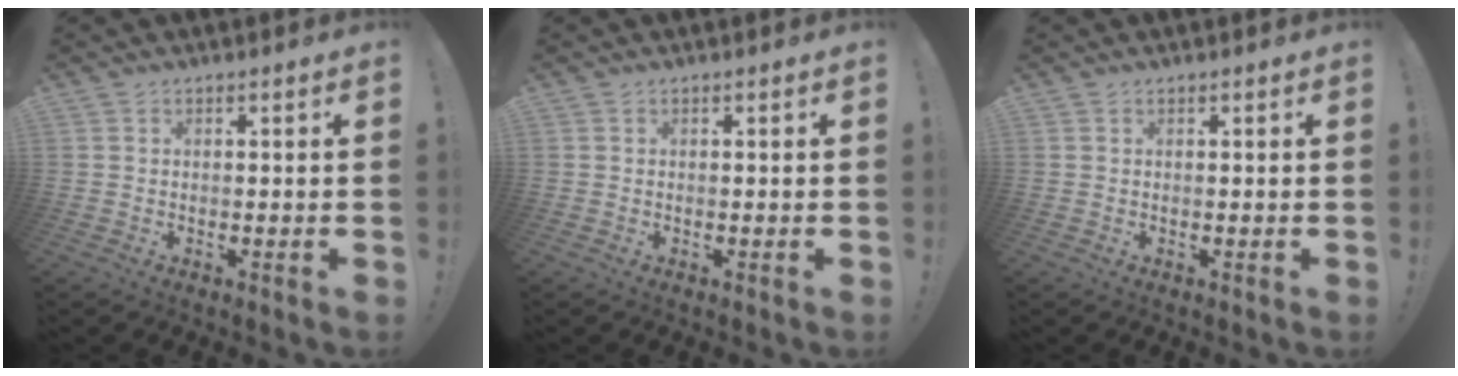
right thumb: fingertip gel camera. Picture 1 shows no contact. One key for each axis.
{"total": 0.0}
{"total": 0.0}